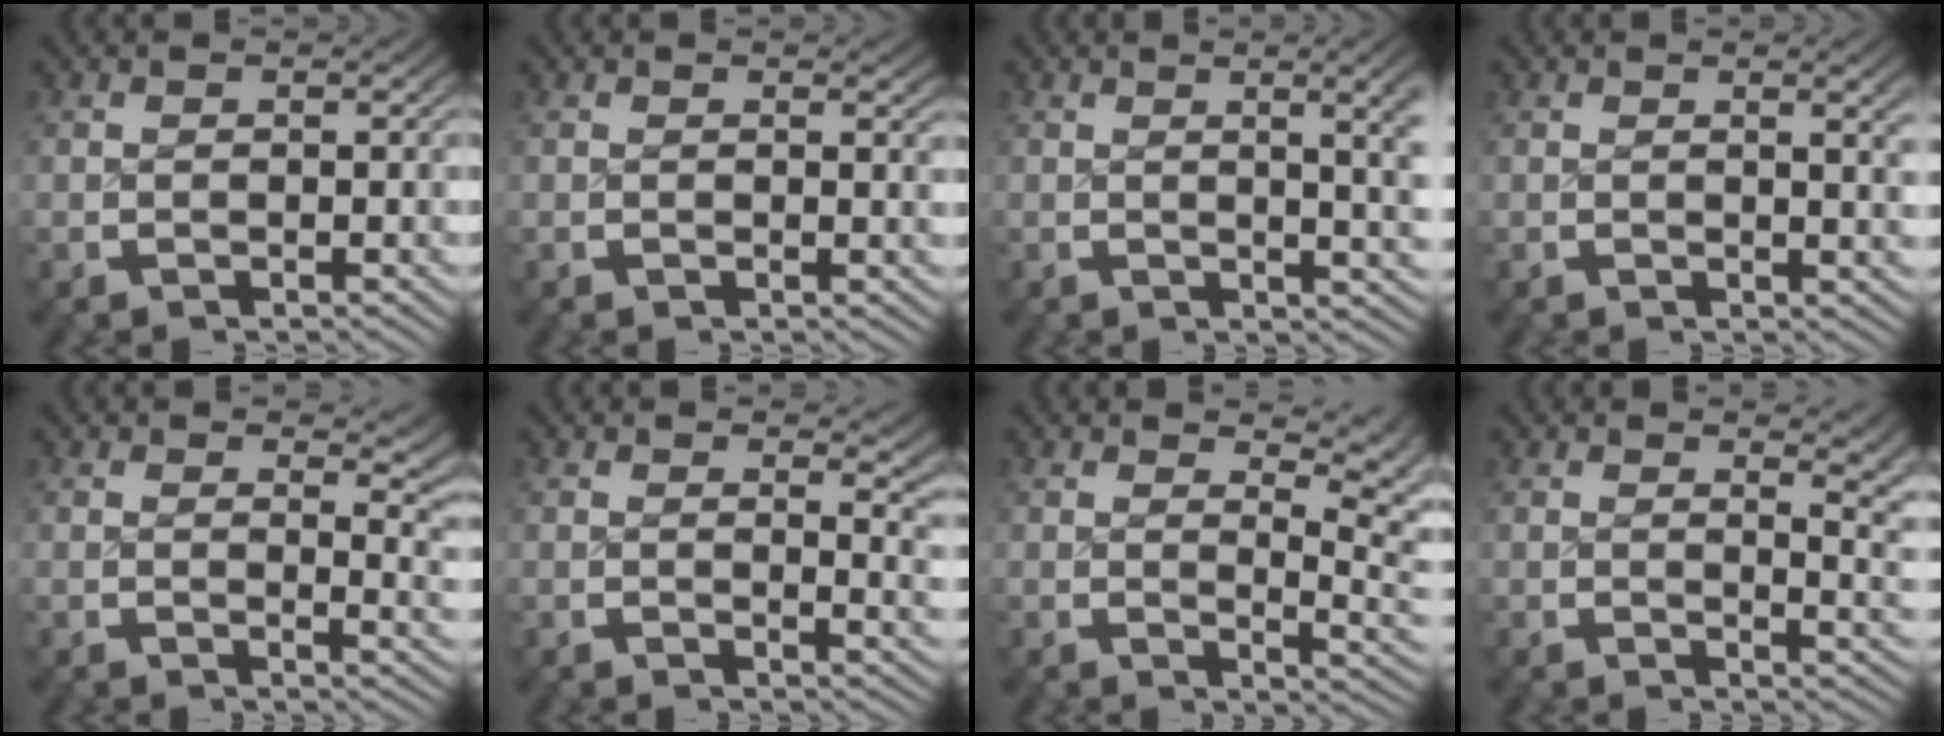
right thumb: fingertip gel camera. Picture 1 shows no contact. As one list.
[{"total": 0.6, "force": [0.4, 0.1, 0.4], "torque": [-0.007, -0.003, 0.006]}, {"total": 4.7, "force": [0.9, 1.3, 4.4], "torque": [-0.041, 0.001, 0.014]}, {"total": 1.7, "force": [0.6, 0.1, 1.6], "torque": [-0.020, -0.001, 0.009]}, {"total": 3.5, "force": [1.8, 1.3, 2.7], "torque": [-0.010, -0.005, 0.022]}, {"total": 2.8, "force": [1.5, 0.8, 2.1], "torque": [-0.011, -0.008, 0.019]}, {"total": 4.2, "force": [1.1, 1.9, 3.6], "torque": [-0.024, -0.008, 0.021]}, {"total": 4.0, "force": [1.7, 1.4, 3.3], "torque": [-0.020, -0.007, 0.024]}]